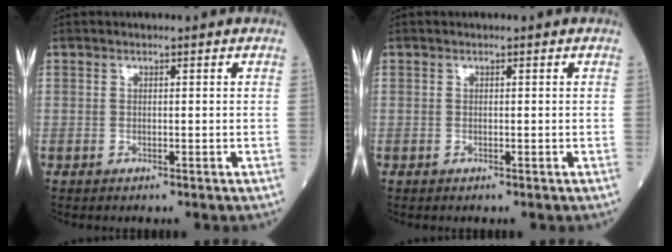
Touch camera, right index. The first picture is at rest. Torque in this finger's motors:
{"motor_torque": [0.02, 0.00, -0.01, 0.01]}